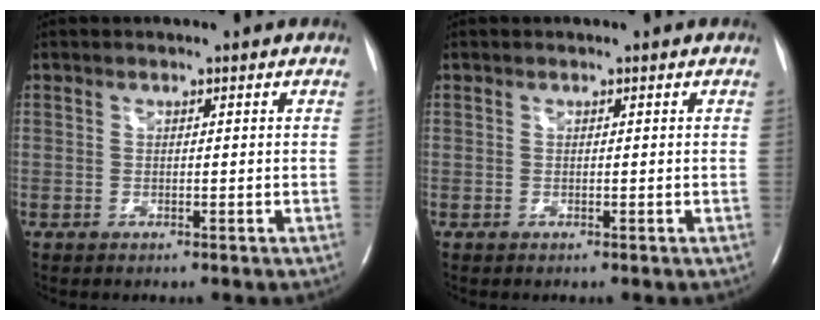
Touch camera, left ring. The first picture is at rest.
{"total": 0.0}